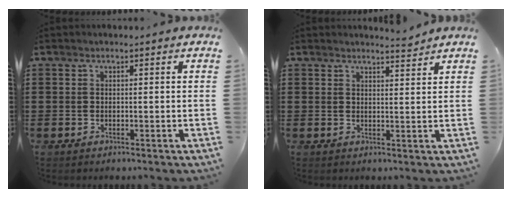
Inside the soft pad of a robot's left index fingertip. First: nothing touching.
{"total": 2.6, "force": [2.5, -0.1, 0.4], "torque": [-0.016, -0.005, 0.048]}